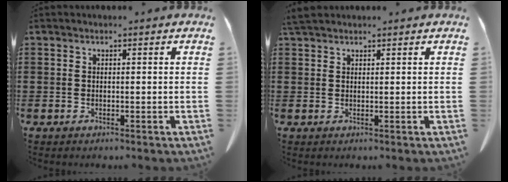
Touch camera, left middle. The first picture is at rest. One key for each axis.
{"total": 2.1, "fx": 1.8, "fy": 0.6, "fz": 0.9, "tx": -0.023, "ty": 0.003, "tz": 0.037}